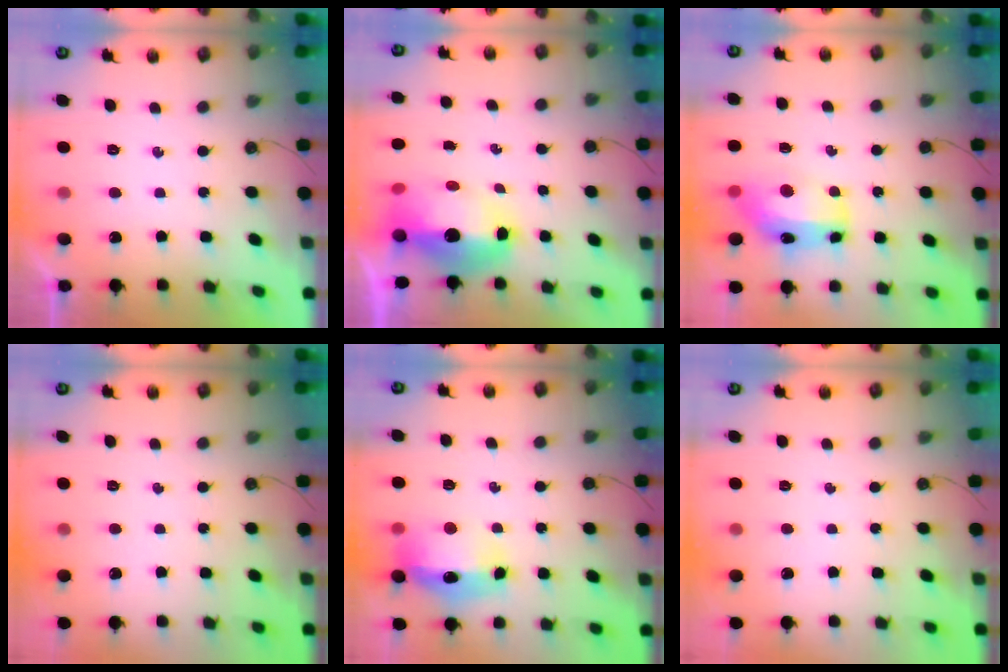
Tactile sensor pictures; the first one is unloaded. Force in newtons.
{"total": 12.7, "press": 12.6, "slide": 1.4}
{"total": 12.4, "press": 12.3, "slide": 1.5}
{"total": 0.0}
{"total": 13.9, "press": 13.8, "slide": 1.5}
{"total": 0.0}